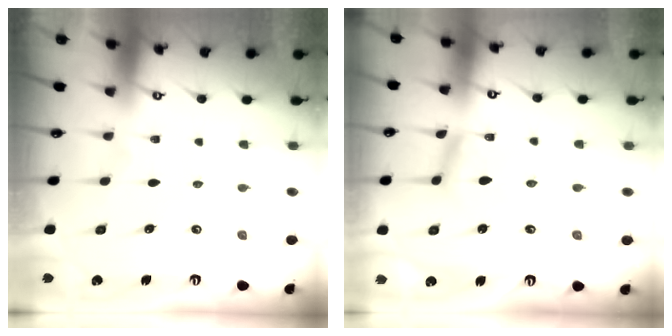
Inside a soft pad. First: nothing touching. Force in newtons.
{"total": 7.8, "press": 7.8, "slide": 0.6}